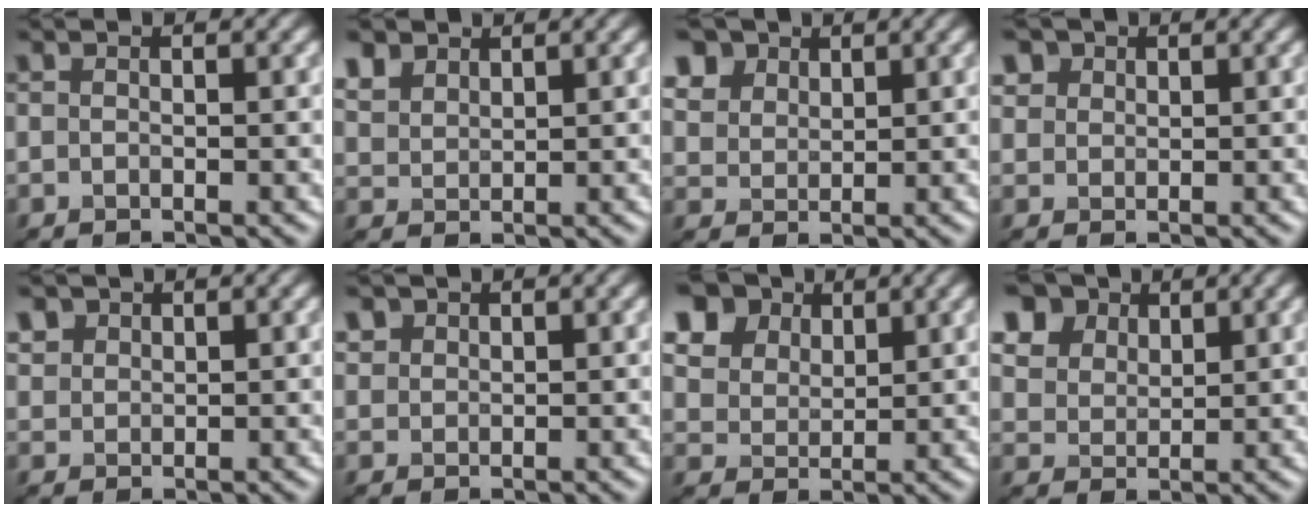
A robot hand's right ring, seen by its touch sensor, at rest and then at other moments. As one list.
[{"total": 1.8, "force": [1.7, 0.4, -0.5], "torque": [-0.029, 0.006, 0.068]}, {"total": 4.5, "force": [3.6, 2.5, 1.0], "torque": [-0.081, 0.006, 0.095]}, {"total": 1.2, "force": [1.0, 0.3, -0.7], "torque": [-0.012, -0.001, 0.043]}, {"total": 1.2, "force": [0.6, -0.1, -1.0], "torque": [-0.007, 0.004, 0.042]}, {"total": 1.2, "force": [0.4, -0.3, -1.1], "torque": [-0.002, 0.002, 0.034]}, {"total": 8.8, "force": [6.3, 5.5, 2.9], "torque": [-0.125, 0.025, 0.136]}, {"total": 7.7, "force": [5.7, 4.6, 2.4], "torque": [-0.117, 0.020, 0.130]}]